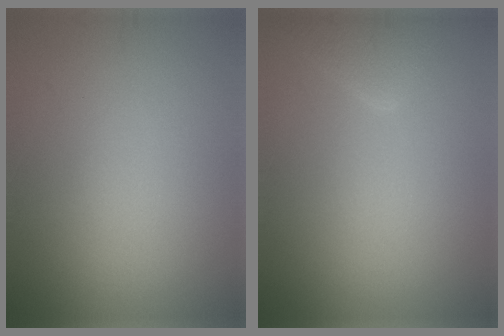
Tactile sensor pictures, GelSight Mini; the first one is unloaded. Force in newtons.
{"total": 2.3, "press": 2.2, "slide": 0.2}